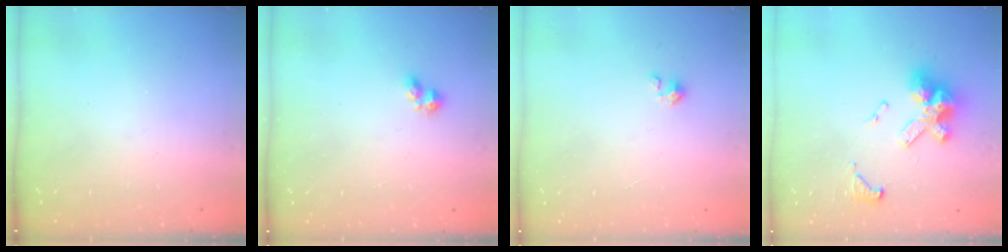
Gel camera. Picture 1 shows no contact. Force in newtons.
{"total": 2.3, "press": 2.2, "slide": 0.6}
{"total": 0.0}
{"total": 13.5, "press": 13.4, "slide": 1.8}